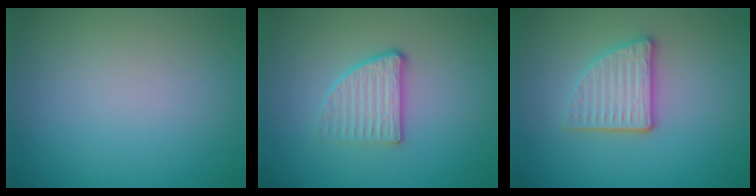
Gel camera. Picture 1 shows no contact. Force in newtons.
{"total": 2.8, "press": 2.5, "slide": 1.4}
{"total": 3.5, "press": 3.0, "slide": 1.7}